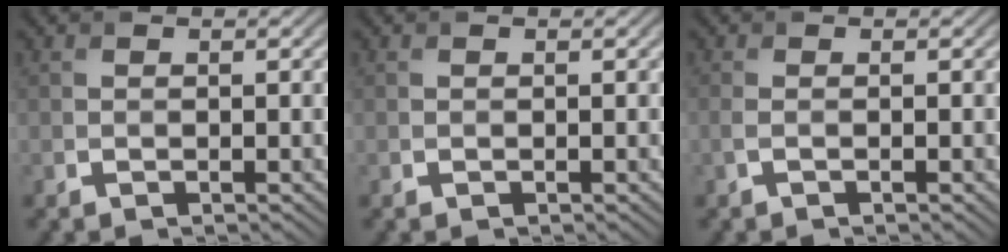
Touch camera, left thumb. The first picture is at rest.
{"total": 0.0}
{"total": 1.4, "force": [-0.3, 0.3, 1.4], "torque": [-0.032, -0.001, -0.010]}